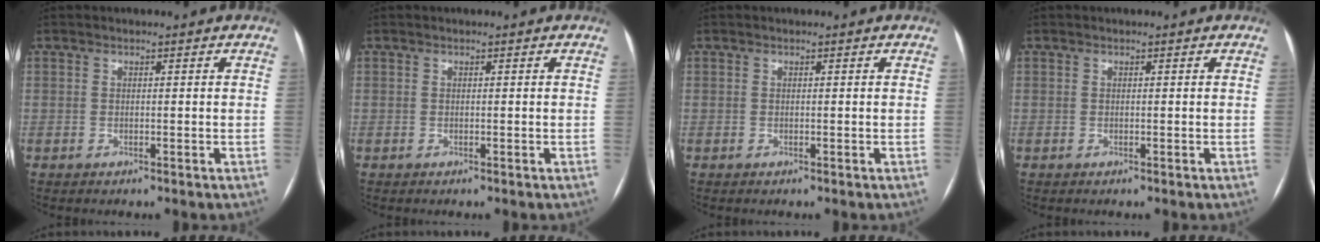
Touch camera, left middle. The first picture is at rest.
{"total": 0.0}
{"total": 0.0}
{"total": 0.0}